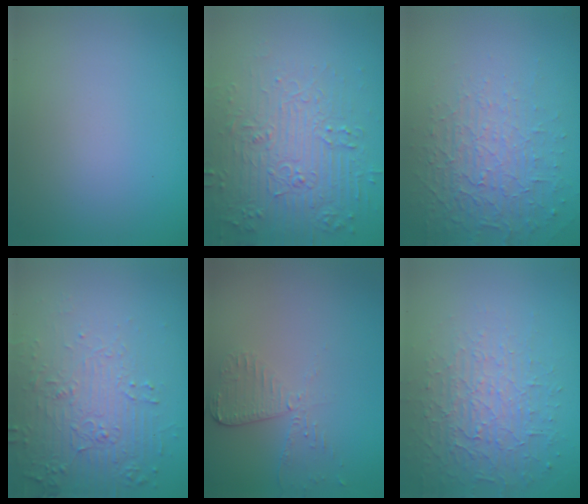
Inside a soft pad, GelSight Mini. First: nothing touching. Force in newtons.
{"total": 5.5, "press": 5.1, "slide": 2.0}
{"total": 5.5, "press": 3.2, "slide": 4.5}
{"total": 6.0, "press": 3.8, "slide": 4.6}
{"total": 2.5, "press": 2.3, "slide": 1.2}
{"total": 3.7, "press": 3.3, "slide": 1.7}